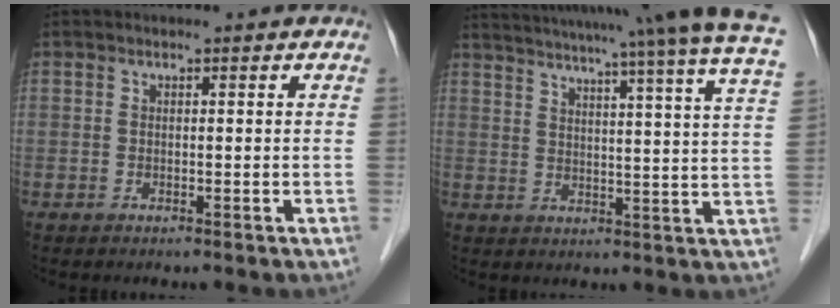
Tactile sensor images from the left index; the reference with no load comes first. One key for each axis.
{"total": 31.1, "fx": 27.6, "fy": -0.9, "fz": 14.3, "tx": -0.223, "ty": -0.062, "tz": 0.337}